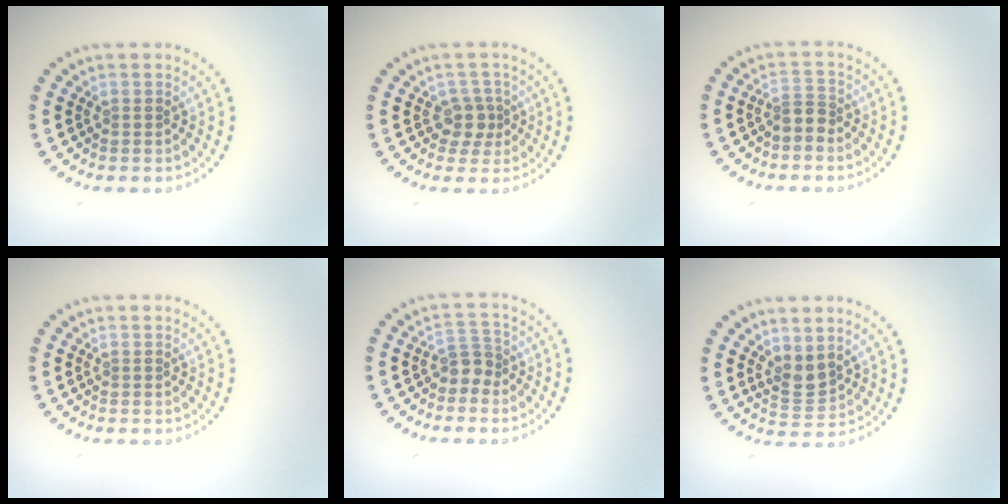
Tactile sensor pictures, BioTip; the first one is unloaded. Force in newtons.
{"total": 2.1, "press": 1.7, "slide": 1.2}
{"total": 1.9, "press": 1.3, "slide": 1.3}
{"total": 0.0}
{"total": 1.9, "press": 1.6, "slide": 1.1}
{"total": 2.2, "press": 1.8, "slide": 1.3}